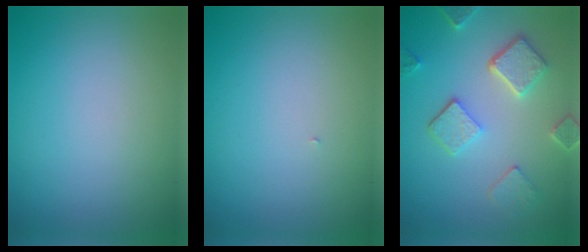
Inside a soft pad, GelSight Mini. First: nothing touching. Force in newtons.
{"total": 0.0}
{"total": 5.0, "press": 3.9, "slide": 3.2}